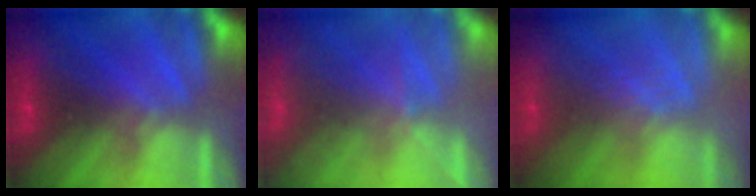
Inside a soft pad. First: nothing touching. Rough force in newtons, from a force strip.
{"total": 7.3}
{"total": 2.4}